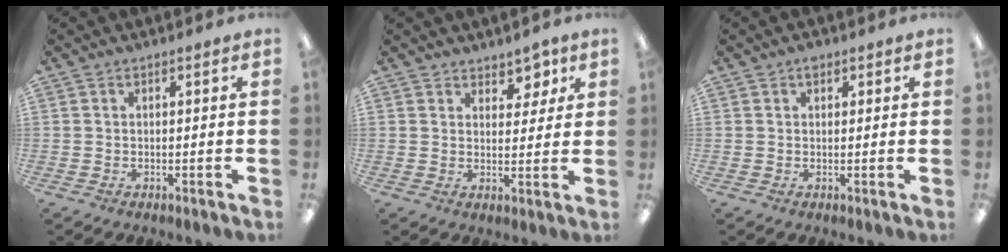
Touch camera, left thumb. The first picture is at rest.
{"total": 5.2, "force": [4.0, 3.0, 1.5], "torque": [-0.002, -0.024, 0.065]}
{"total": 1.6, "force": [1.0, 0.9, 0.9], "torque": [-0.010, 0.000, 0.016]}